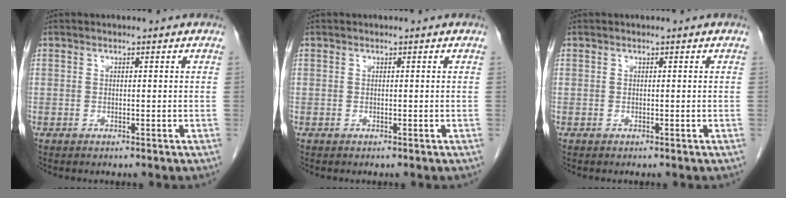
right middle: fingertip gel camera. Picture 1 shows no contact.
{"total": 0.0}
{"total": 0.0}